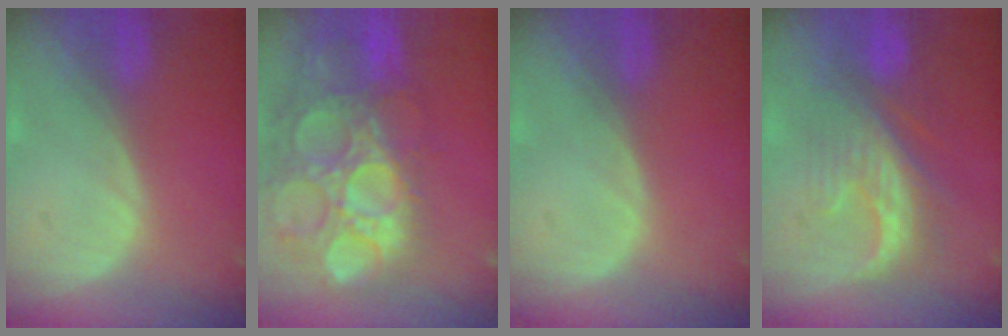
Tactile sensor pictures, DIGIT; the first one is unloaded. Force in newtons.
{"total": 15.6, "press": 12.9, "slide": 8.8}
{"total": 0.0}
{"total": 8.3, "press": 8.1, "slide": 2.0}